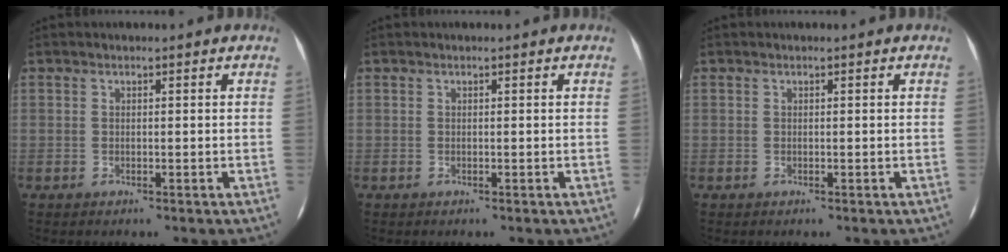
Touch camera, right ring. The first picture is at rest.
{"total": 0.0}
{"total": 0.0}